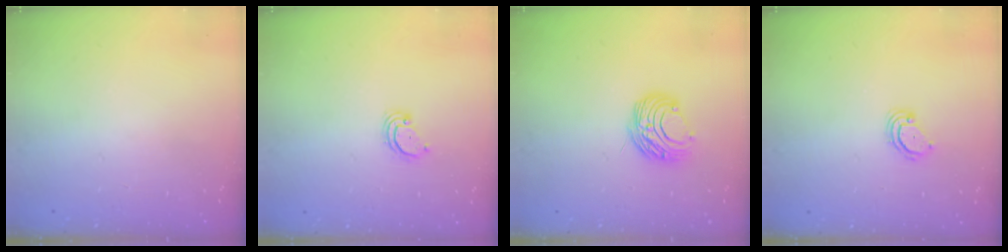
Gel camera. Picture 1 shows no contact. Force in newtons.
{"total": 2.3, "press": 2.3, "slide": 0.2}
{"total": 8.7, "press": 8.7, "slide": 0.6}
{"total": 3.2, "press": 3.2, "slide": 0.3}